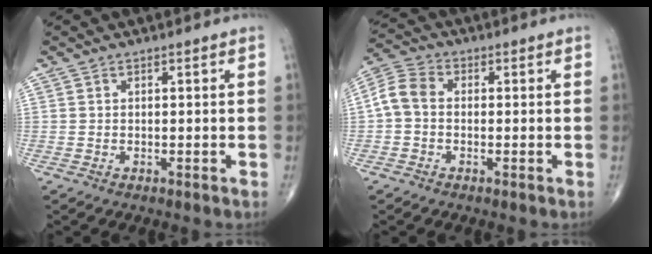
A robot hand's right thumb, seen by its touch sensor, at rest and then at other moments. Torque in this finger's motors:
{"motor_torque": [-0.04, 0.06, 0.19, -0.15, 0.05]}